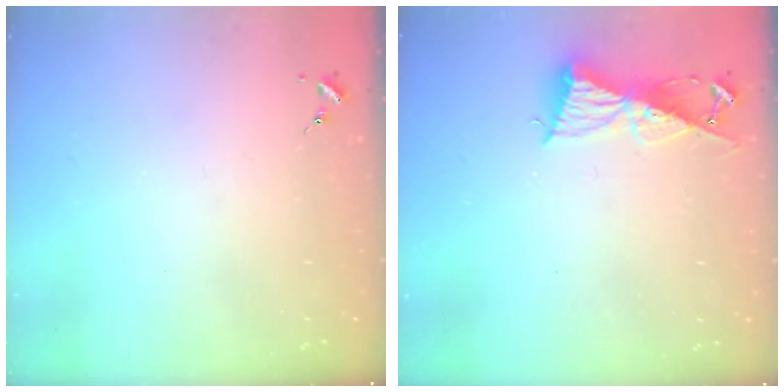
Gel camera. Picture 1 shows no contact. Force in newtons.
{"total": 9.2, "press": 9.2, "slide": 0.3}